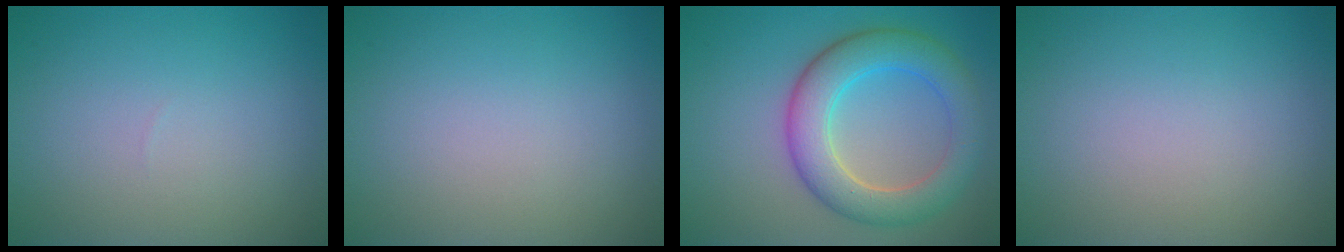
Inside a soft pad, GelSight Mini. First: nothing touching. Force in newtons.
{"total": 0.0}
{"total": 6.5, "press": 6.5, "slide": 0.2}
{"total": 0.0}